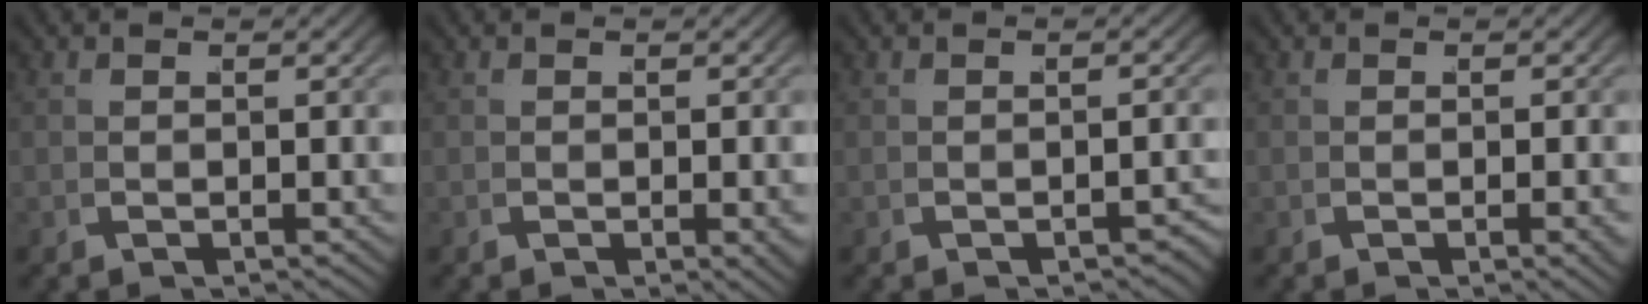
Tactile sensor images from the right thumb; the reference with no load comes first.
{"total": 1.2, "force": [-0.1, 0.3, 1.1], "torque": [-0.017, -0.002, 0.000]}
{"total": 1.6, "force": [-1.4, 0.3, 0.6], "torque": [-0.012, -0.001, -0.019]}
{"total": 1.1, "force": [-0.2, 0.3, 1.0], "torque": [-0.017, 0.001, -0.002]}